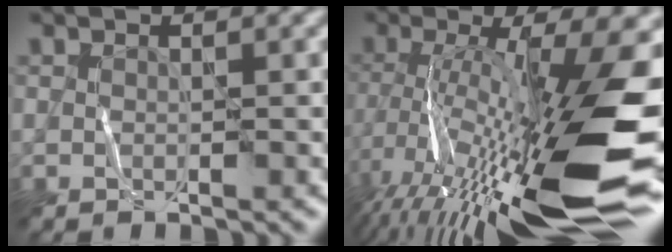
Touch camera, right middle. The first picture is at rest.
{"total": 16.4, "force": [-5.8, 3.6, 14.9], "torque": [-0.257, 0.009, -0.093]}